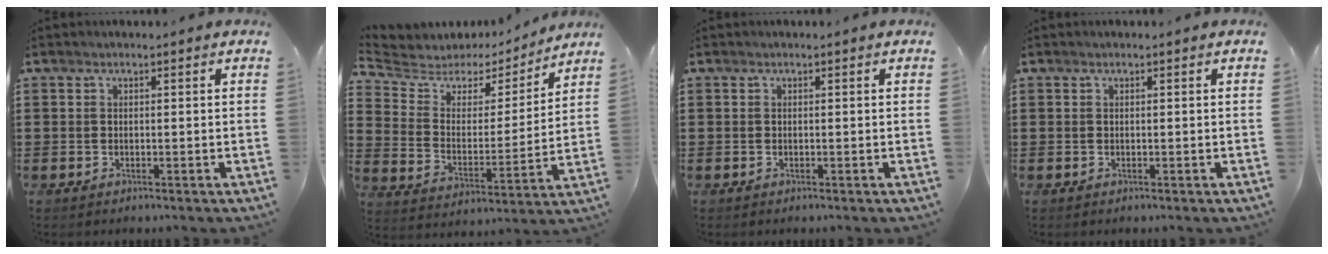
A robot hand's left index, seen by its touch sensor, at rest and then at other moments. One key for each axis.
{"total": 4.8, "fx": 4.0, "fy": 2.6, "fz": 0.7, "tx": -0.049, "ty": -0.027, "tz": 0.064}
{"total": 0.0}
{"total": 0.0}